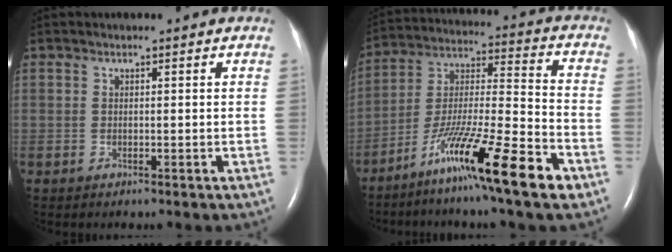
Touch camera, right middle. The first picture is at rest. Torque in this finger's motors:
{"motor_torque": [1.30, -0.84, 0.41, 0.15]}